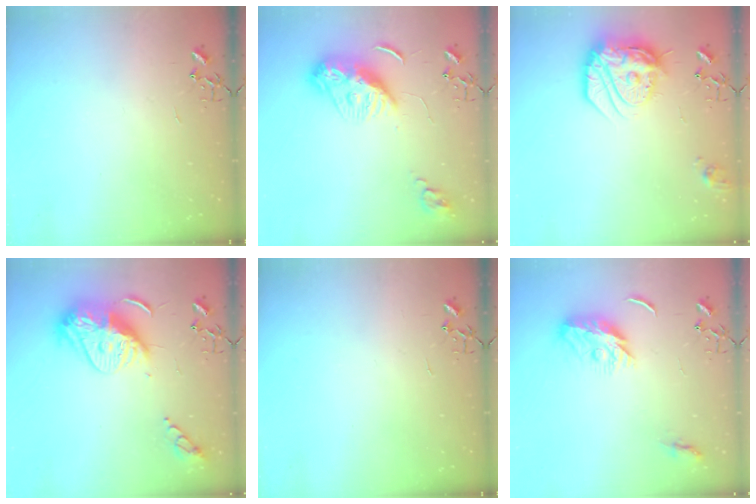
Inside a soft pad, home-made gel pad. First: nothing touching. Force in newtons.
{"total": 11.9, "press": 11.9, "slide": 0.9}
{"total": 19.3, "press": 19.2, "slide": 1.7}
{"total": 16.7, "press": 16.7, "slide": 0.8}
{"total": 0.0}
{"total": 10.2, "press": 10.2, "slide": 0.1}